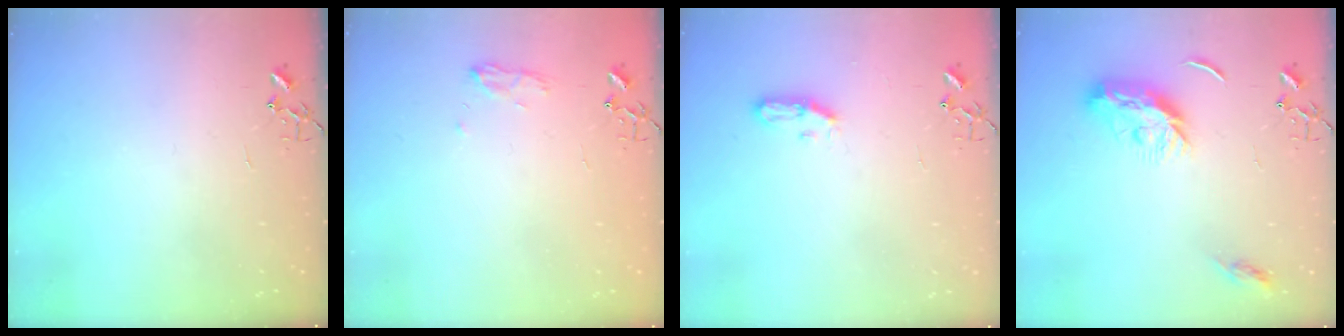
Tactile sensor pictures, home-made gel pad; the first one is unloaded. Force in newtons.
{"total": 8.0, "press": 8.0, "slide": 0.8}
{"total": 5.5, "press": 5.5, "slide": 0.7}
{"total": 9.6, "press": 9.6, "slide": 0.0}